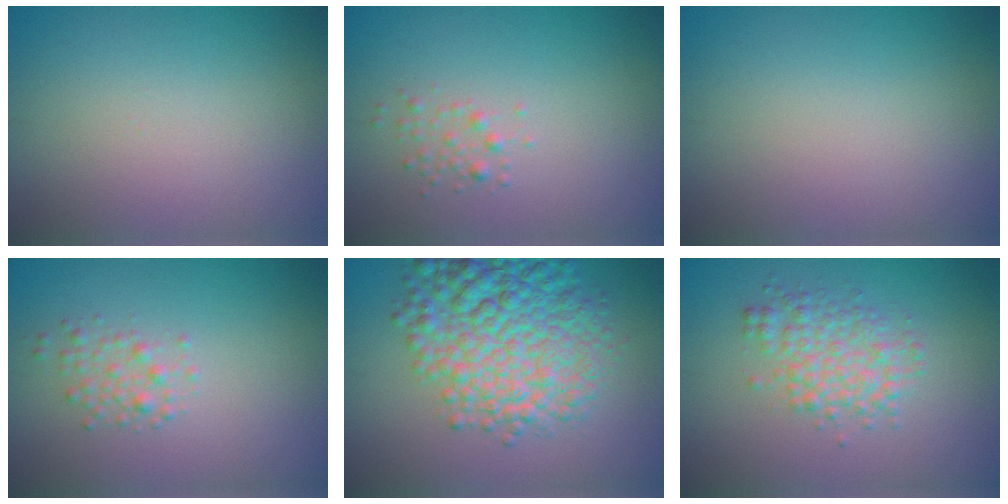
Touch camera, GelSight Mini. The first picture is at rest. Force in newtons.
{"total": 1.2, "press": 1.2, "slide": 0.0}
{"total": 0.0}
{"total": 1.6, "press": 1.6, "slide": 0.1}
{"total": 9.6, "press": 9.5, "slide": 0.3}
{"total": 3.5, "press": 3.5, "slide": 0.0}